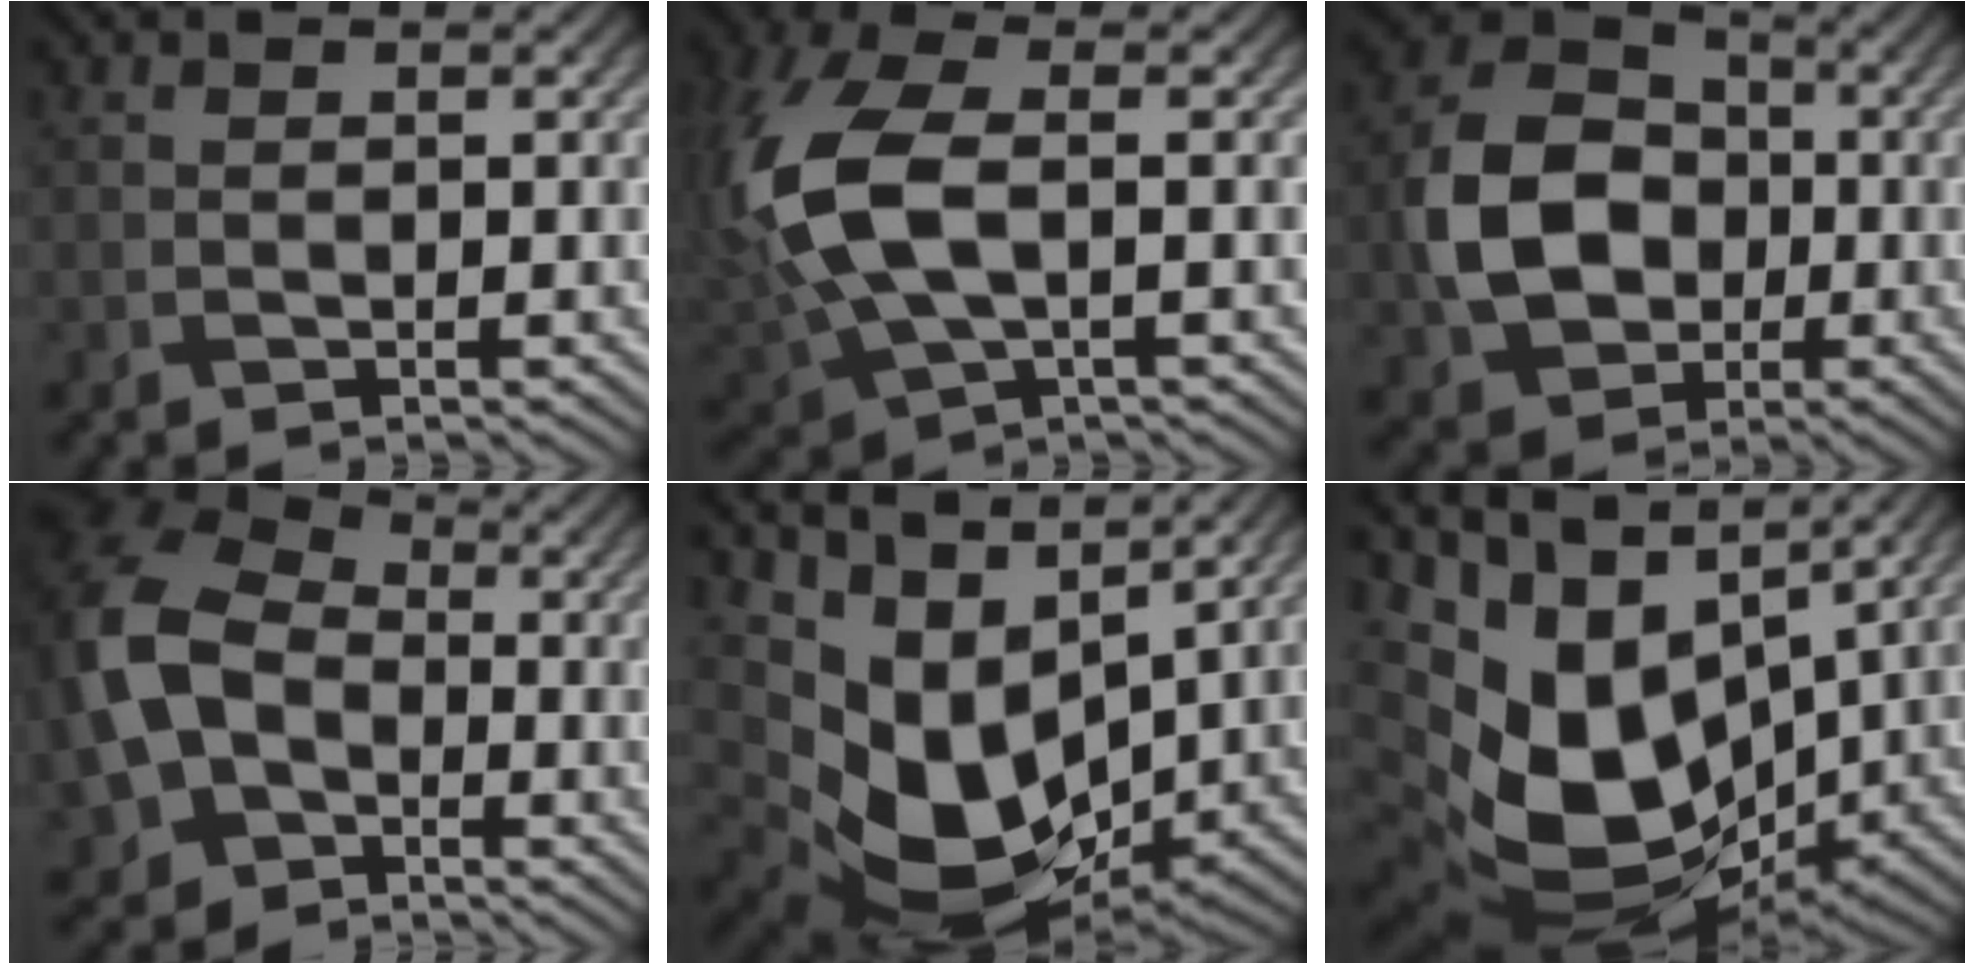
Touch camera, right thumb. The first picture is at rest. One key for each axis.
{"total": 13.0, "fx": 0.6, "fy": 6.9, "fz": 11.0, "tx": -0.294, "ty": 0.005, "tz": 0.010}
{"total": 10.8, "fx": -1.2, "fy": 8.6, "fz": 6.4, "tx": -0.146, "ty": 0.000, "tz": -0.031}
{"total": 14.2, "fx": -2.5, "fy": 10.5, "fz": 9.3, "tx": -0.245, "ty": -0.022, "tz": -0.049}
{"total": 13.8, "fx": 2.3, "fy": 9.5, "fz": 9.8, "tx": -0.217, "ty": -0.028, "tz": 0.058}
{"total": 18.2, "fx": 1.0, "fy": 12.2, "fz": 13.5, "tx": -0.292, "ty": -0.028, "tz": 0.042}